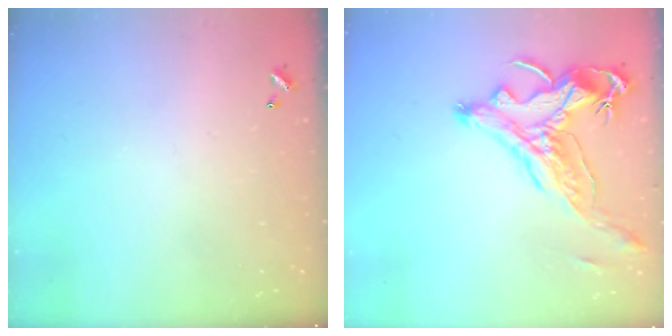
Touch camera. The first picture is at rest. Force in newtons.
{"total": 2.9, "press": 2.5, "slide": 1.3}